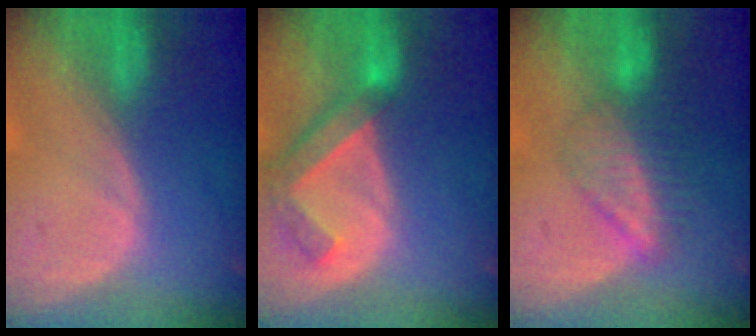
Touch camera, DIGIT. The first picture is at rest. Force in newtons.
{"total": 6.6, "press": 5.9, "slide": 3.0}
{"total": 6.5, "press": 5.9, "slide": 2.7}